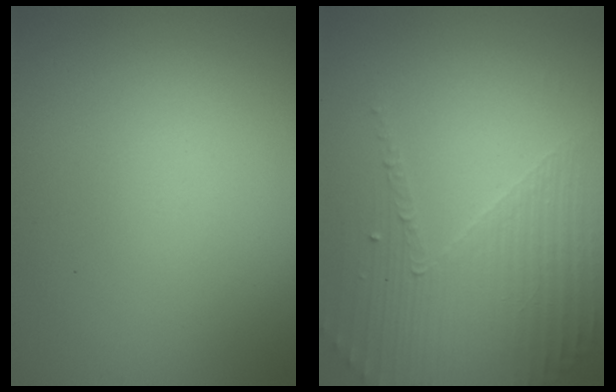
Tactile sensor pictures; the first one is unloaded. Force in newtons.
{"total": 4.5, "press": 3.2, "slide": 3.2}